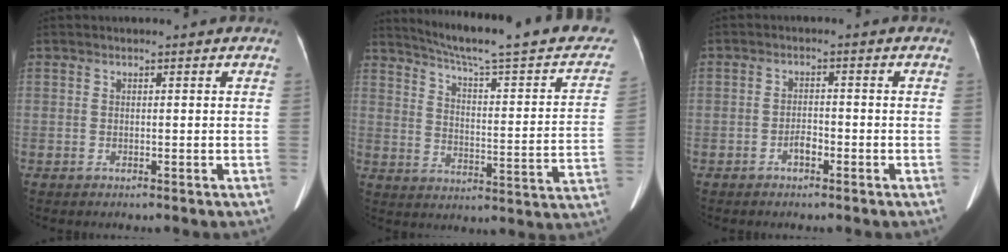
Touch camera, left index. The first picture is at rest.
{"total": 25.0, "force": [21.2, 2.3, 13.1], "torque": [-0.186, -0.036, 0.270]}
{"total": 2.0, "force": [-1.3, 0.8, 1.3], "torque": [-0.022, 0.002, -0.022]}